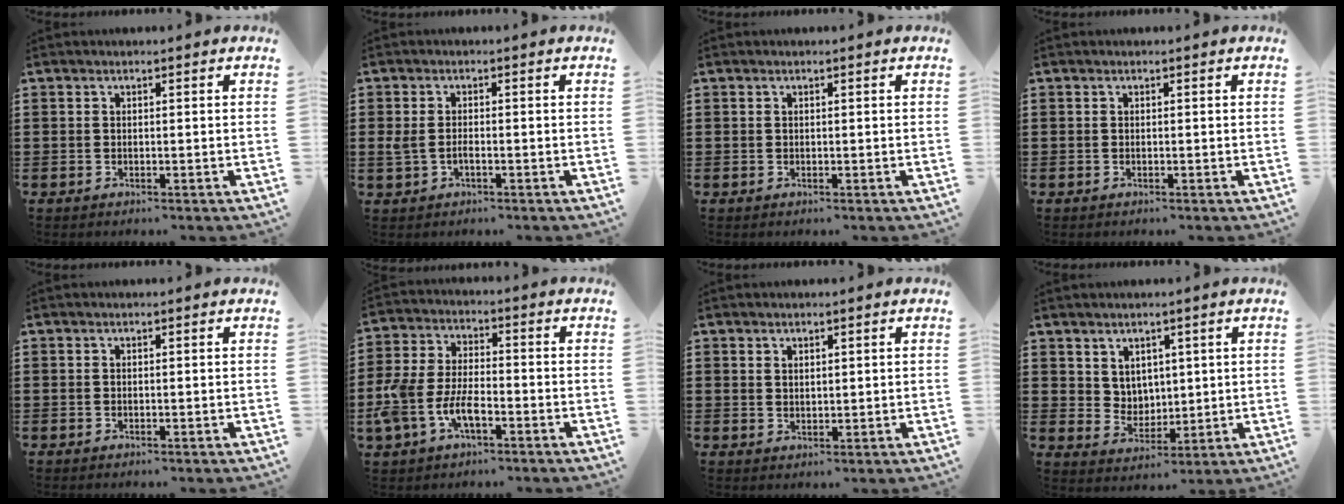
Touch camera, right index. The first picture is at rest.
{"total": 1.9, "force": [-0.5, 0.8, 1.6], "torque": [-0.047, -0.007, -0.014]}
{"total": 0.0}
{"total": 0.0}
{"total": 0.0}
{"total": 7.7, "force": [-3.4, 3.8, 5.7], "torque": [-0.154, -0.007, -0.072]}
{"total": 1.3, "force": [1.2, 0.5, 0.2], "torque": [-0.006, 0.001, 0.023]}
{"total": 4.3, "force": [2.9, 3.1, 0.6], "torque": [-0.030, -0.001, 0.055]}